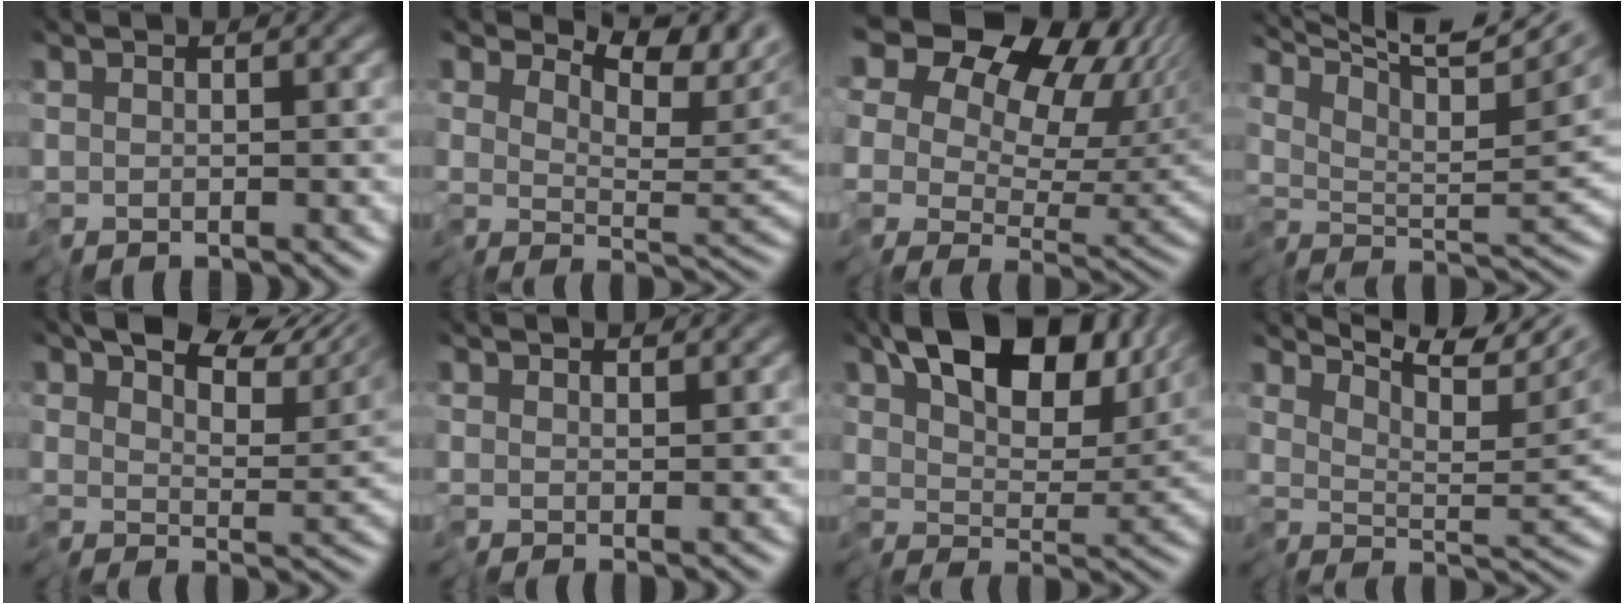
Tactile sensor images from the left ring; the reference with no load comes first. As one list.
[{"total": 5.7, "force": [5.2, 0.8, 2.3], "torque": [-0.024, 0.000, 0.087]}, {"total": 17.6, "force": [8.7, 11.5, 10.1], "torque": [-0.206, 0.058, 0.143]}, {"total": 11.6, "force": [9.0, 1.5, 7.1], "torque": [-0.116, 0.018, 0.125]}, {"total": 8.5, "force": [7.0, 2.5, 4.2], "torque": [-0.067, 0.018, 0.119]}, {"total": 1.4, "force": [1.2, -0.7, -0.3], "torque": [0.003, 0.011, 0.026]}, {"total": 10.4, "force": [5.8, 5.1, 7.0], "torque": [-0.112, 0.011, 0.100]}, {"total": 7.6, "force": [6.5, 0.7, 4.0], "torque": [-0.052, 0.010, 0.106]}]